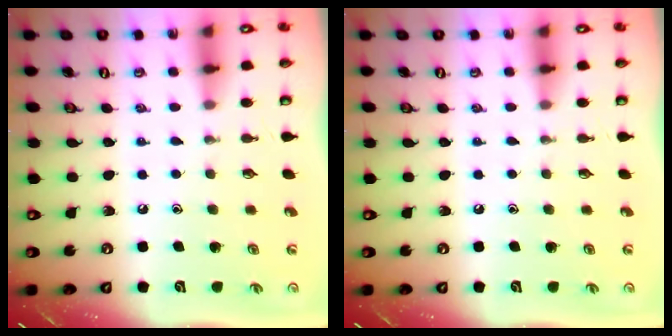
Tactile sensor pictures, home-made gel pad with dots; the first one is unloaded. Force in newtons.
{"total": 0.0}